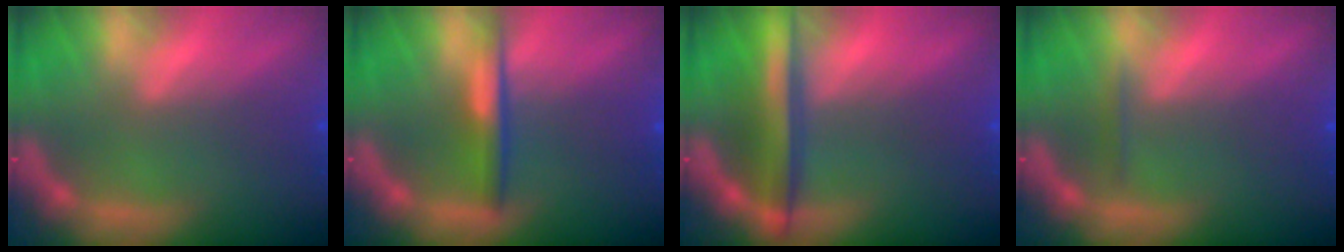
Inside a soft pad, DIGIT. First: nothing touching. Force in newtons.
{"total": 3.0}
{"total": 5.5}
{"total": 0.9}